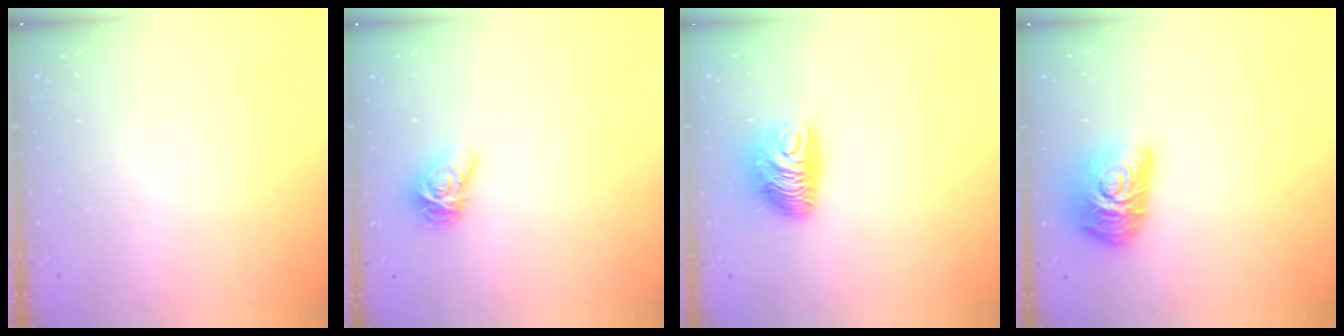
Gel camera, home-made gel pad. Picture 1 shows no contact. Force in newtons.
{"total": 5.7, "press": 5.7, "slide": 0.2}
{"total": 9.5, "press": 9.5, "slide": 0.3}
{"total": 13.2, "press": 13.2, "slide": 0.6}